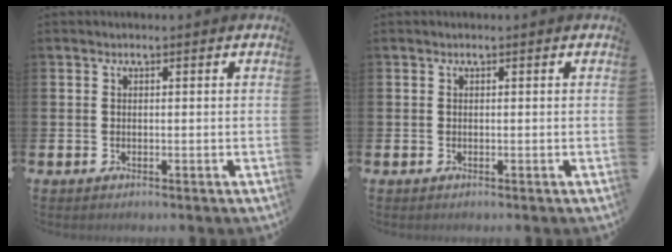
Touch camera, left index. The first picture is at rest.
{"total": 0.0}